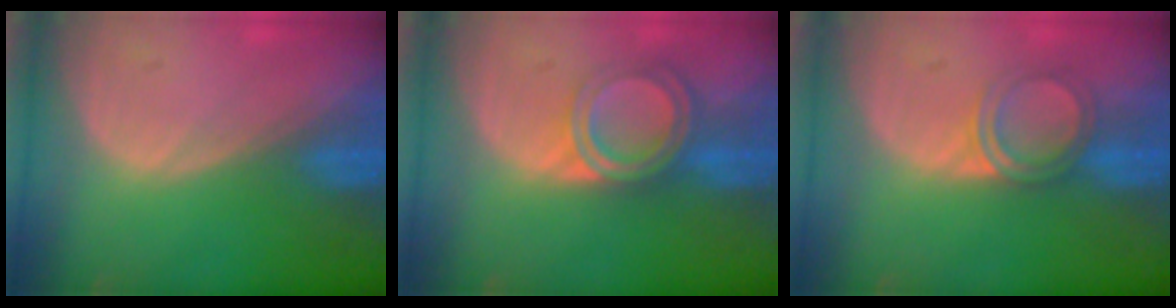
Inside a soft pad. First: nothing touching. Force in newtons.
{"total": 6.4, "press": 5.4, "slide": 3.4}
{"total": 4.2, "press": 4.0, "slide": 1.4}